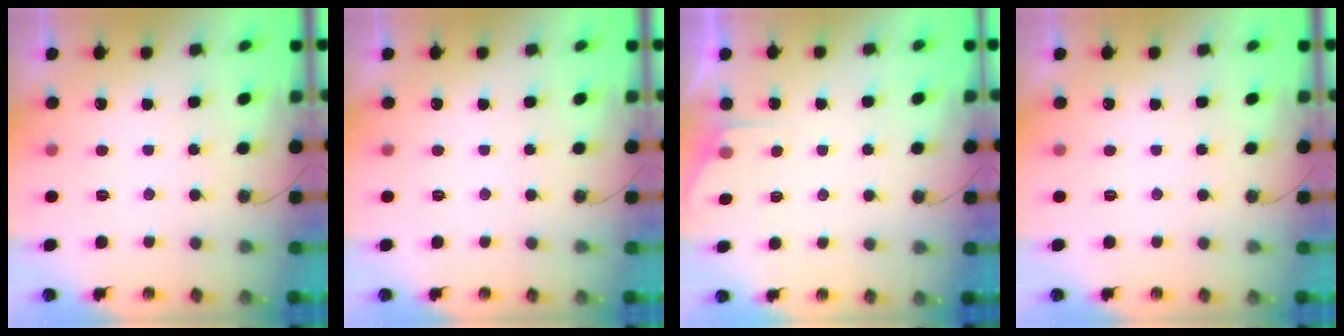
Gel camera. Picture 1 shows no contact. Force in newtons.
{"total": 0.0}
{"total": 3.7, "press": 3.6, "slide": 0.5}
{"total": 0.0}